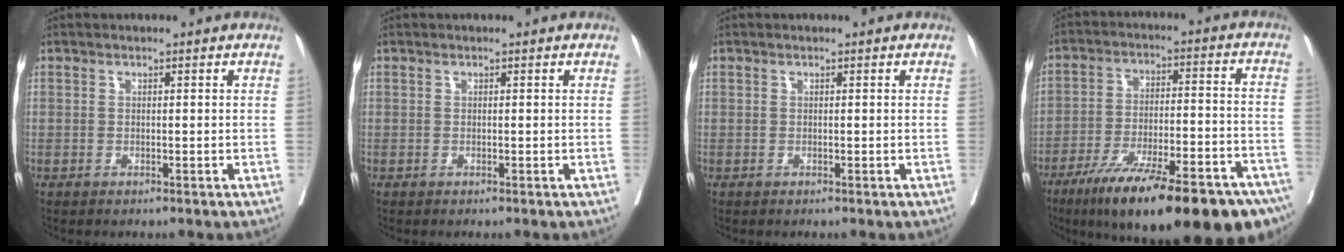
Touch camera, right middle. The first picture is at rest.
{"total": 0.0}
{"total": 0.0}
{"total": 25.7, "force": [-17.7, 4.9, 17.9], "torque": [-0.212, -0.007, -0.266]}